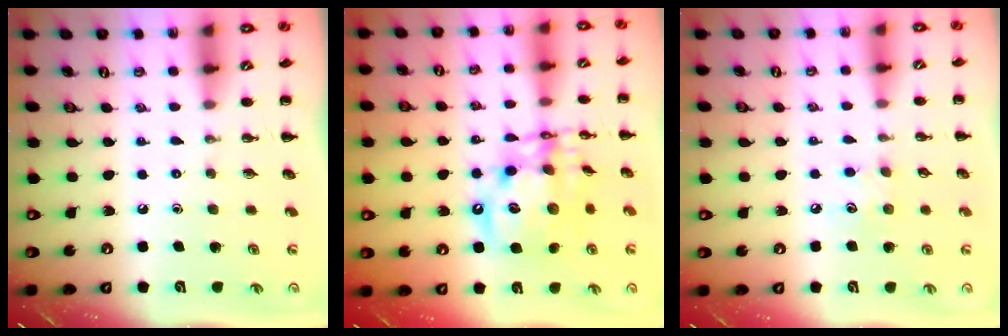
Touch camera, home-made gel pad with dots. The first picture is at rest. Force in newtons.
{"total": 15.4, "press": 15.1, "slide": 3.1}
{"total": 6.3, "press": 6.2, "slide": 1.5}